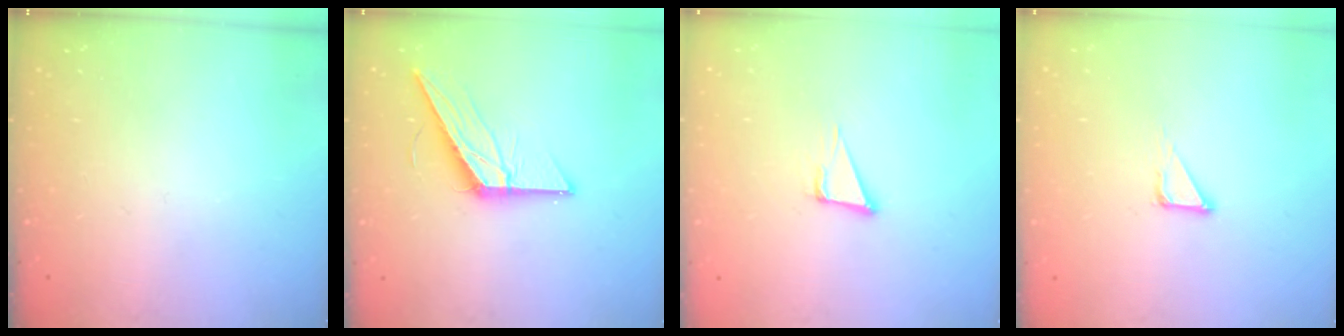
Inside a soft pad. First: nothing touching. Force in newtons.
{"total": 13.8, "press": 13.8, "slide": 0.4}
{"total": 5.4, "press": 4.4, "slide": 3.1}
{"total": 3.5, "press": 3.5, "slide": 0.2}